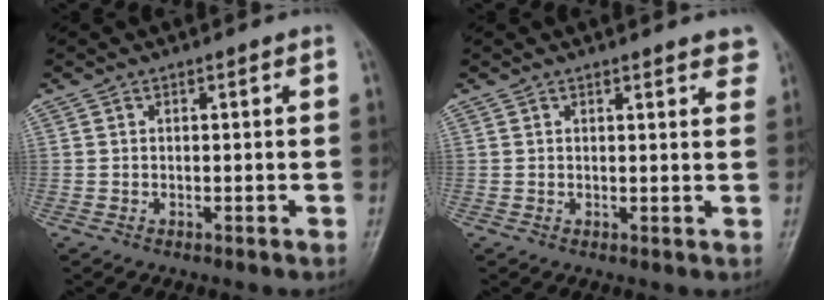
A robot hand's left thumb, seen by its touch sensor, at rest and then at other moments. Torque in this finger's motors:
{"motor_torque": [0.00, 0.04, -0.03, -0.15, 0.02]}